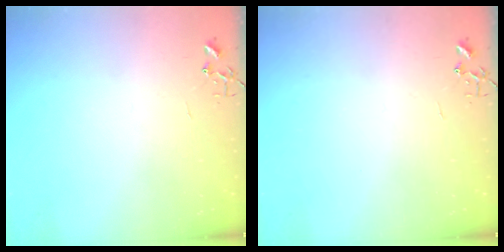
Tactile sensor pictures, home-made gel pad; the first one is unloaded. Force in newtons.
{"total": 0.0}